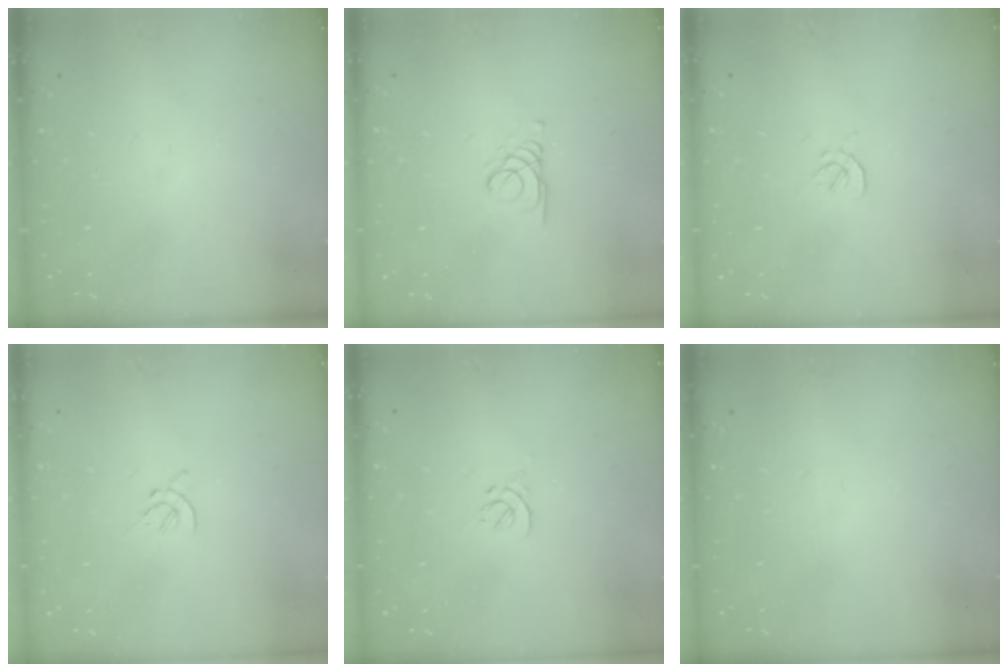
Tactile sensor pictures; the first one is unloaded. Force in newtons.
{"total": 1.7, "press": 1.7, "slide": 0.2}
{"total": 1.6, "press": 1.5, "slide": 0.6}
{"total": 1.4, "press": 1.3, "slide": 0.5}
{"total": 0.0}
{"total": 0.0}